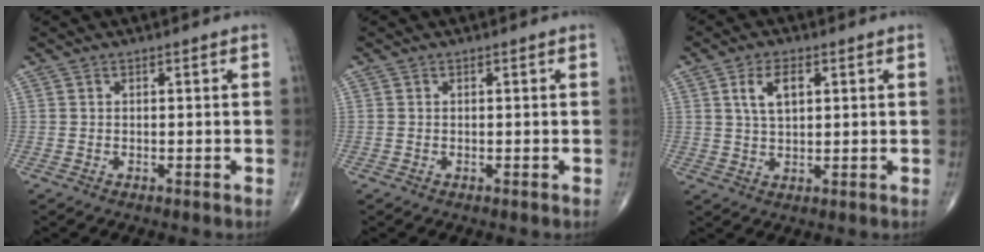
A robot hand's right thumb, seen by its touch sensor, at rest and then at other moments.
{"total": 0.0}
{"total": 5.5, "force": [1.9, 2.8, 4.4], "torque": [-0.075, -0.004, 0.037]}